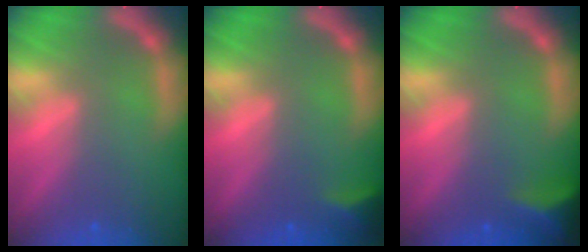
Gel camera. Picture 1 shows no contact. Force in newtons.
{"total": 2.4}
{"total": 4.5}